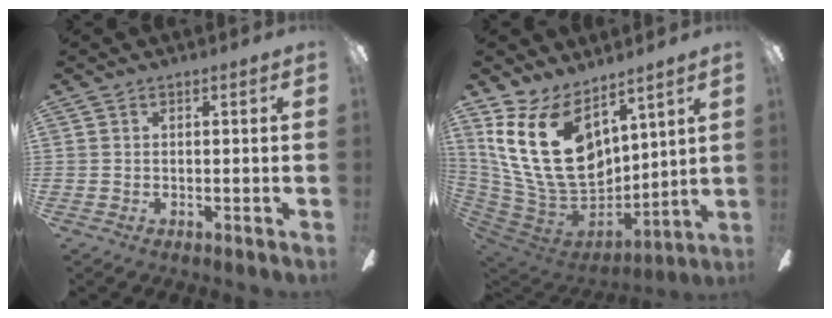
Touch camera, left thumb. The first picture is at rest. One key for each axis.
{"total": 22.6, "fx": 8.3, "fy": 14.3, "fz": 15.4, "tx": -0.327, "ty": -0.042, "tz": 0.155}